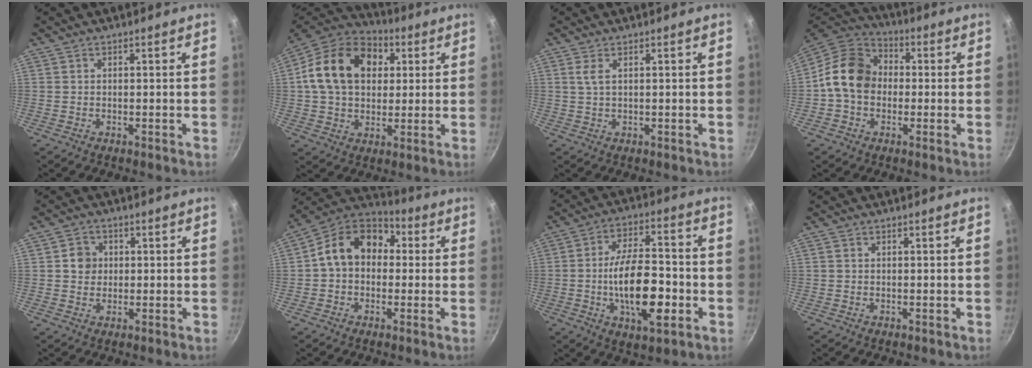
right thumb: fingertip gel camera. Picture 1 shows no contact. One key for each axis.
{"total": 19.4, "fx": 4.4, "fy": 14.2, "fz": 12.5, "tx": -0.198, "ty": 0.020, "tz": 0.063}
{"total": 1.9, "fx": 0.7, "fy": 0.6, "fz": 1.6, "tx": -0.035, "ty": -0.002, "tz": 0.015}
{"total": 12.9, "fx": -0.2, "fy": 10.4, "fz": 7.7, "tx": -0.098, "ty": 0.030, "tz": -0.026}
{"total": 3.9, "fx": 0.4, "fy": 3.6, "fz": 1.4, "tx": 0.000, "ty": 0.005, "tz": 0.002}
{"total": 13.6, "fx": 1.5, "fy": 10.4, "fz": 8.5, "tx": -0.109, "ty": 0.036, "tz": 0.003}
{"total": 16.0, "fx": -3.7, "fy": 7.0, "fz": 13.9, "tx": -0.219, "ty": 0.025, "tz": -0.062}
{"total": 0.0}